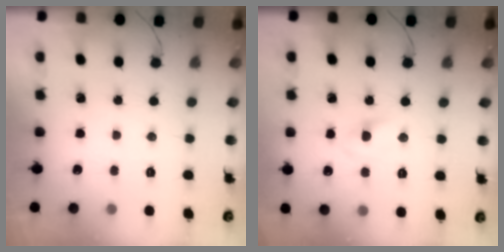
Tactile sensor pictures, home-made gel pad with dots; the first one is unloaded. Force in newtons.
{"total": 6.2, "press": 6.0, "slide": 1.5}